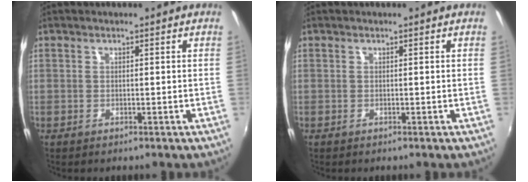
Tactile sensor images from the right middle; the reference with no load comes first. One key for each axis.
{"total": 0.0}